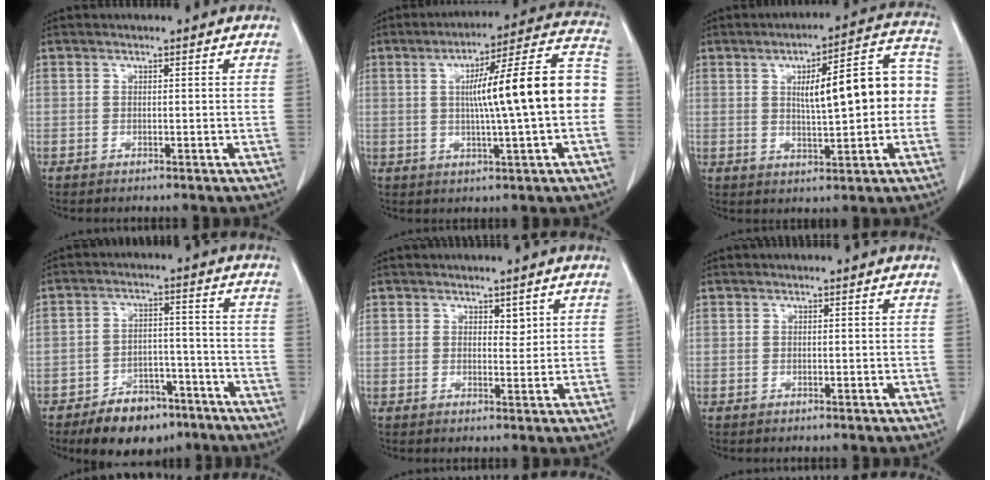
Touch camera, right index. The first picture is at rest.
{"total": 16.5, "force": [0.0, 0.5, 16.5], "torque": [-0.237, 0.031, -0.003]}
{"total": 13.2, "force": [0.7, 3.1, 12.8], "torque": [-0.173, 0.042, 0.015]}
{"total": 9.8, "force": [-7.0, 5.0, 4.7], "torque": [-0.071, 0.012, -0.107]}
{"total": 1.6, "force": [0.9, 0.9, 0.9], "torque": [-0.009, -0.007, 0.016]}
{"total": 0.0}